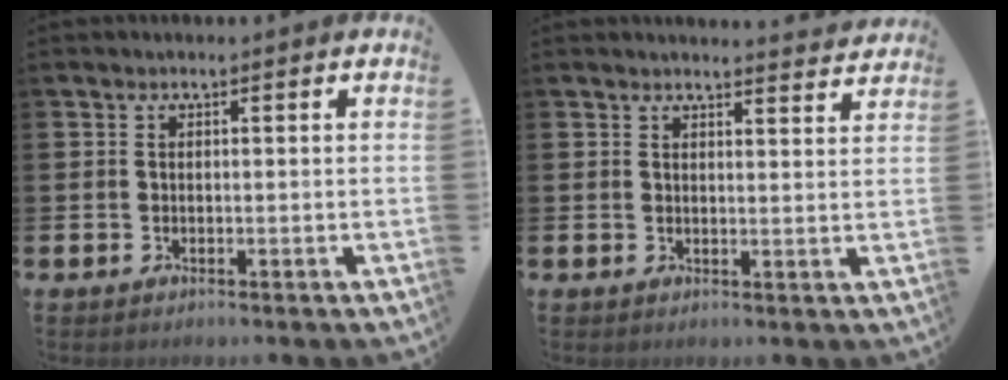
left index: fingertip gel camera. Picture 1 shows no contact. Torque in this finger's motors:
{"motor_torque": [0.76, -0.78, 0.03, -0.02]}